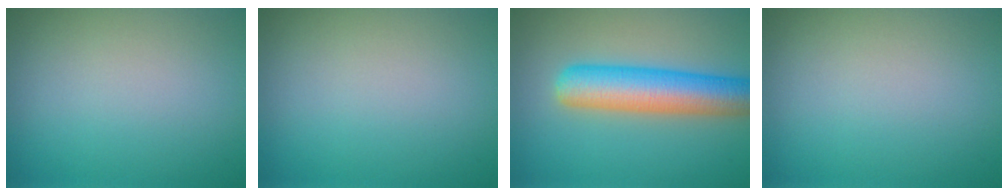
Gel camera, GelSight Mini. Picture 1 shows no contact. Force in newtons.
{"total": 0.0}
{"total": 7.7, "press": 7.7, "slide": 0.2}
{"total": 0.0}